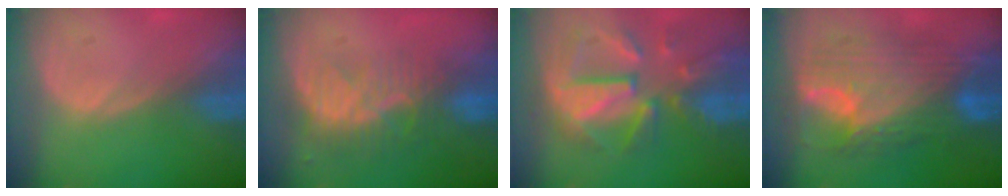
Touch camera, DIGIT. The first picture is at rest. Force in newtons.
{"total": 8.1, "press": 7.4, "slide": 3.5}
{"total": 11.7, "press": 10.2, "slide": 5.6}
{"total": 11.7, "press": 11.7, "slide": 1.1}